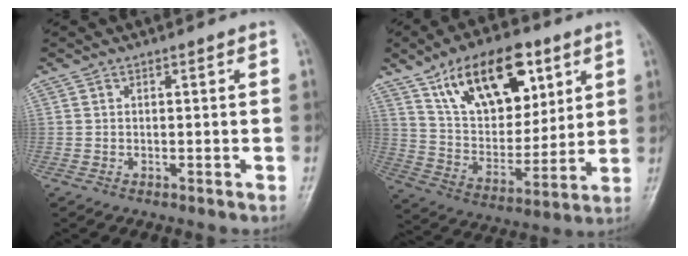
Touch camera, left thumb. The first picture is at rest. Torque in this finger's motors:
{"motor_torque": [1.26, 1.44, 1.17, -1.60, 0.33]}